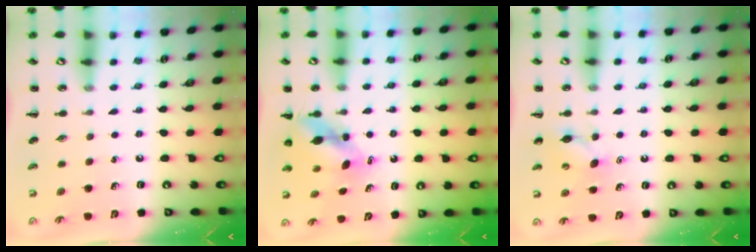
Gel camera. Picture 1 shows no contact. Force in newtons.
{"total": 5.6, "press": 5.6, "slide": 0.3}
{"total": 6.2, "press": 6.0, "slide": 1.7}